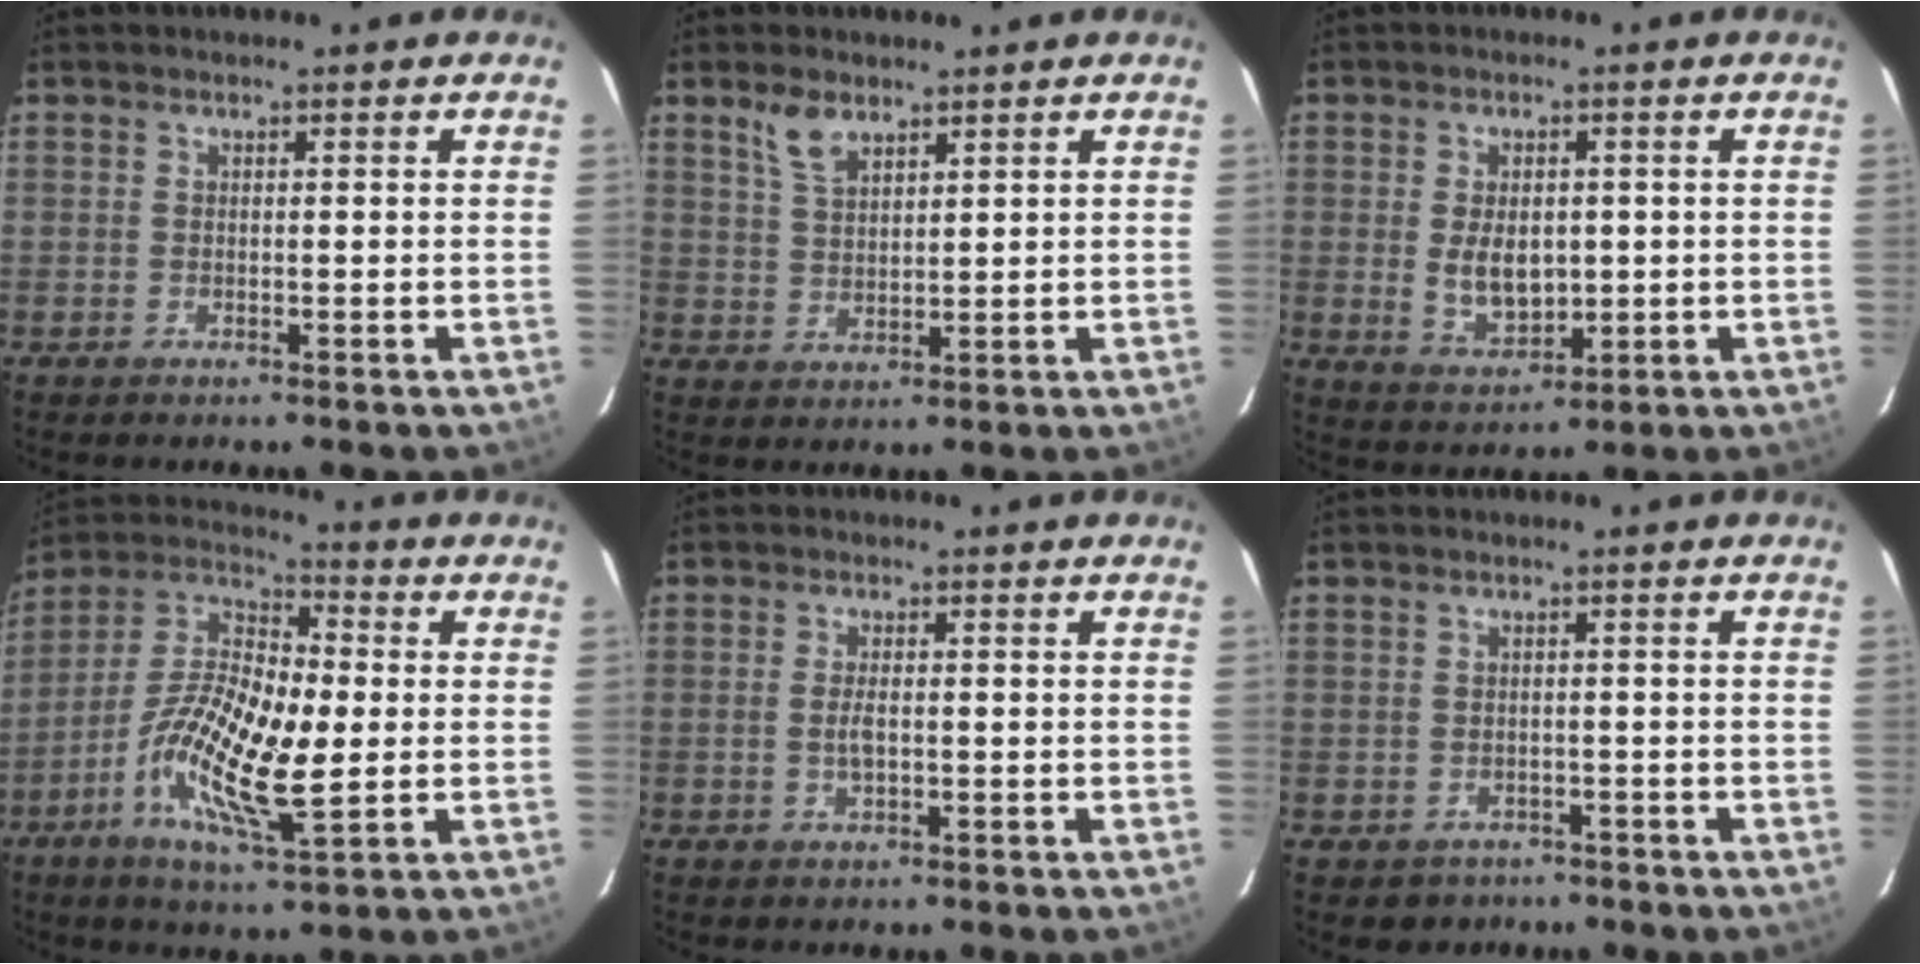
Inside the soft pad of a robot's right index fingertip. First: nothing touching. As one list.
[{"total": 4.9, "force": [3.4, 2.2, 2.7], "torque": [-0.052, 0.005, 0.070]}, {"total": 7.3, "force": [-0.1, 4.7, 5.5], "torque": [-0.106, -0.007, 0.011]}, {"total": 16.0, "force": [-2.9, 5.6, 14.8], "torque": [-0.294, 0.000, -0.066]}, {"total": 2.3, "force": [-0.3, 0.8, 2.1], "torque": [-0.042, -0.002, -0.005]}, {"total": 3.3, "force": [-1.7, 2.8, 0.2], "torque": [-0.008, 0.010, -0.017]}]